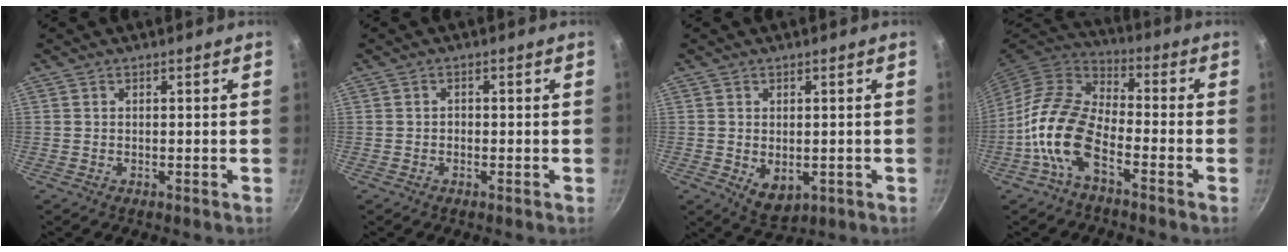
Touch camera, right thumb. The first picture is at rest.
{"total": 0.8, "force": [-0.3, 0.6, 0.4], "torque": [0.000, 0.003, -0.008]}
{"total": 5.0, "force": [-0.9, 3.3, 3.7], "torque": [-0.049, -0.010, 0.000]}
{"total": 14.1, "force": [-5.5, 6.9, 11.0], "torque": [-0.226, 0.048, -0.117]}